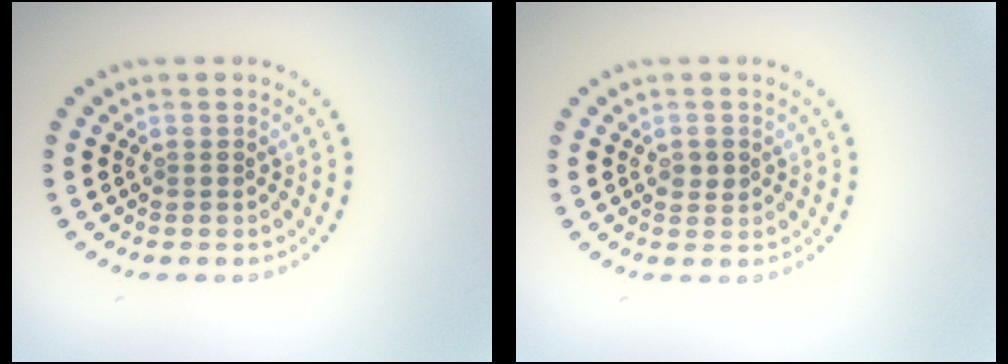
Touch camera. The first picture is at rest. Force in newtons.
{"total": 1.3, "press": 1.3, "slide": 0.2}